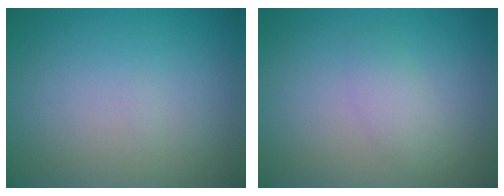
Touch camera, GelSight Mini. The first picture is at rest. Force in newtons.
{"total": 1.7, "press": 1.7, "slide": 0.0}